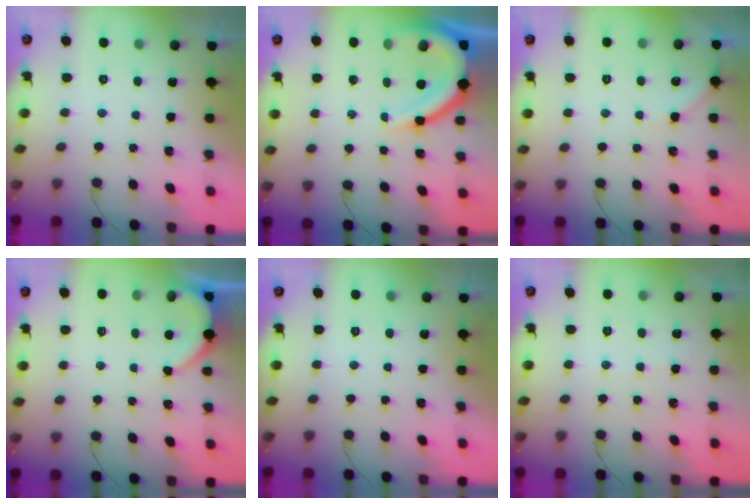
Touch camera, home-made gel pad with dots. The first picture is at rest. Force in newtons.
{"total": 12.5, "press": 12.4, "slide": 1.5}
{"total": 3.8, "press": 3.7, "slide": 0.6}
{"total": 2.9, "press": 2.9, "slide": 0.4}
{"total": 0.0}
{"total": 3.1, "press": 3.0, "slide": 0.4}